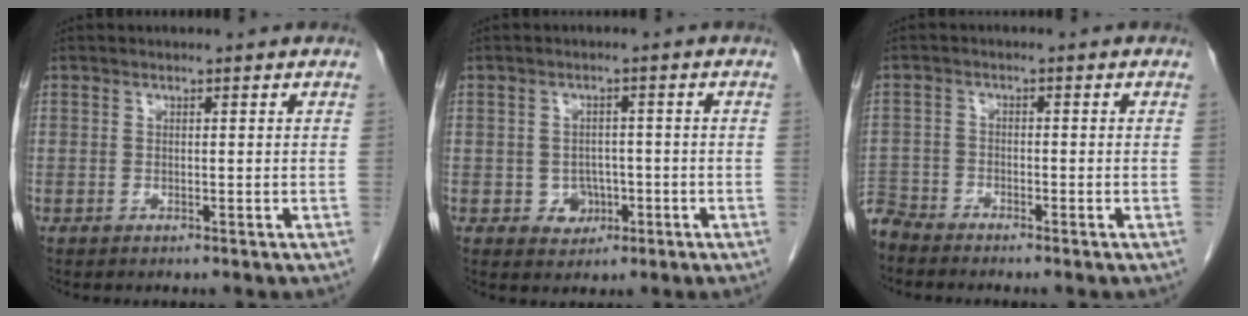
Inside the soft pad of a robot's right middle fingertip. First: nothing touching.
{"total": 3.4, "force": [-1.1, 2.9, 1.4], "torque": [-0.013, 0.006, -0.007]}
{"total": 3.8, "force": [-3.8, 0.5, -0.1], "torque": [0.008, -0.011, -0.075]}